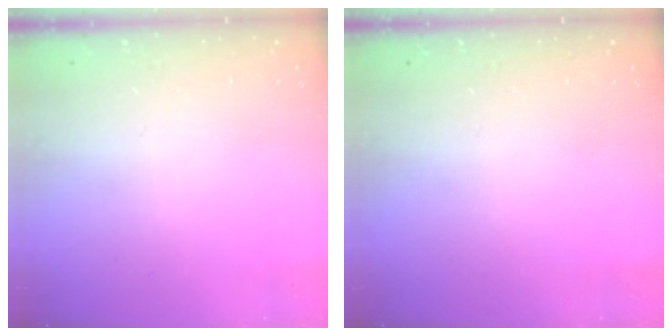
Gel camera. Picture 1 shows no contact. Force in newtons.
{"total": 0.0}